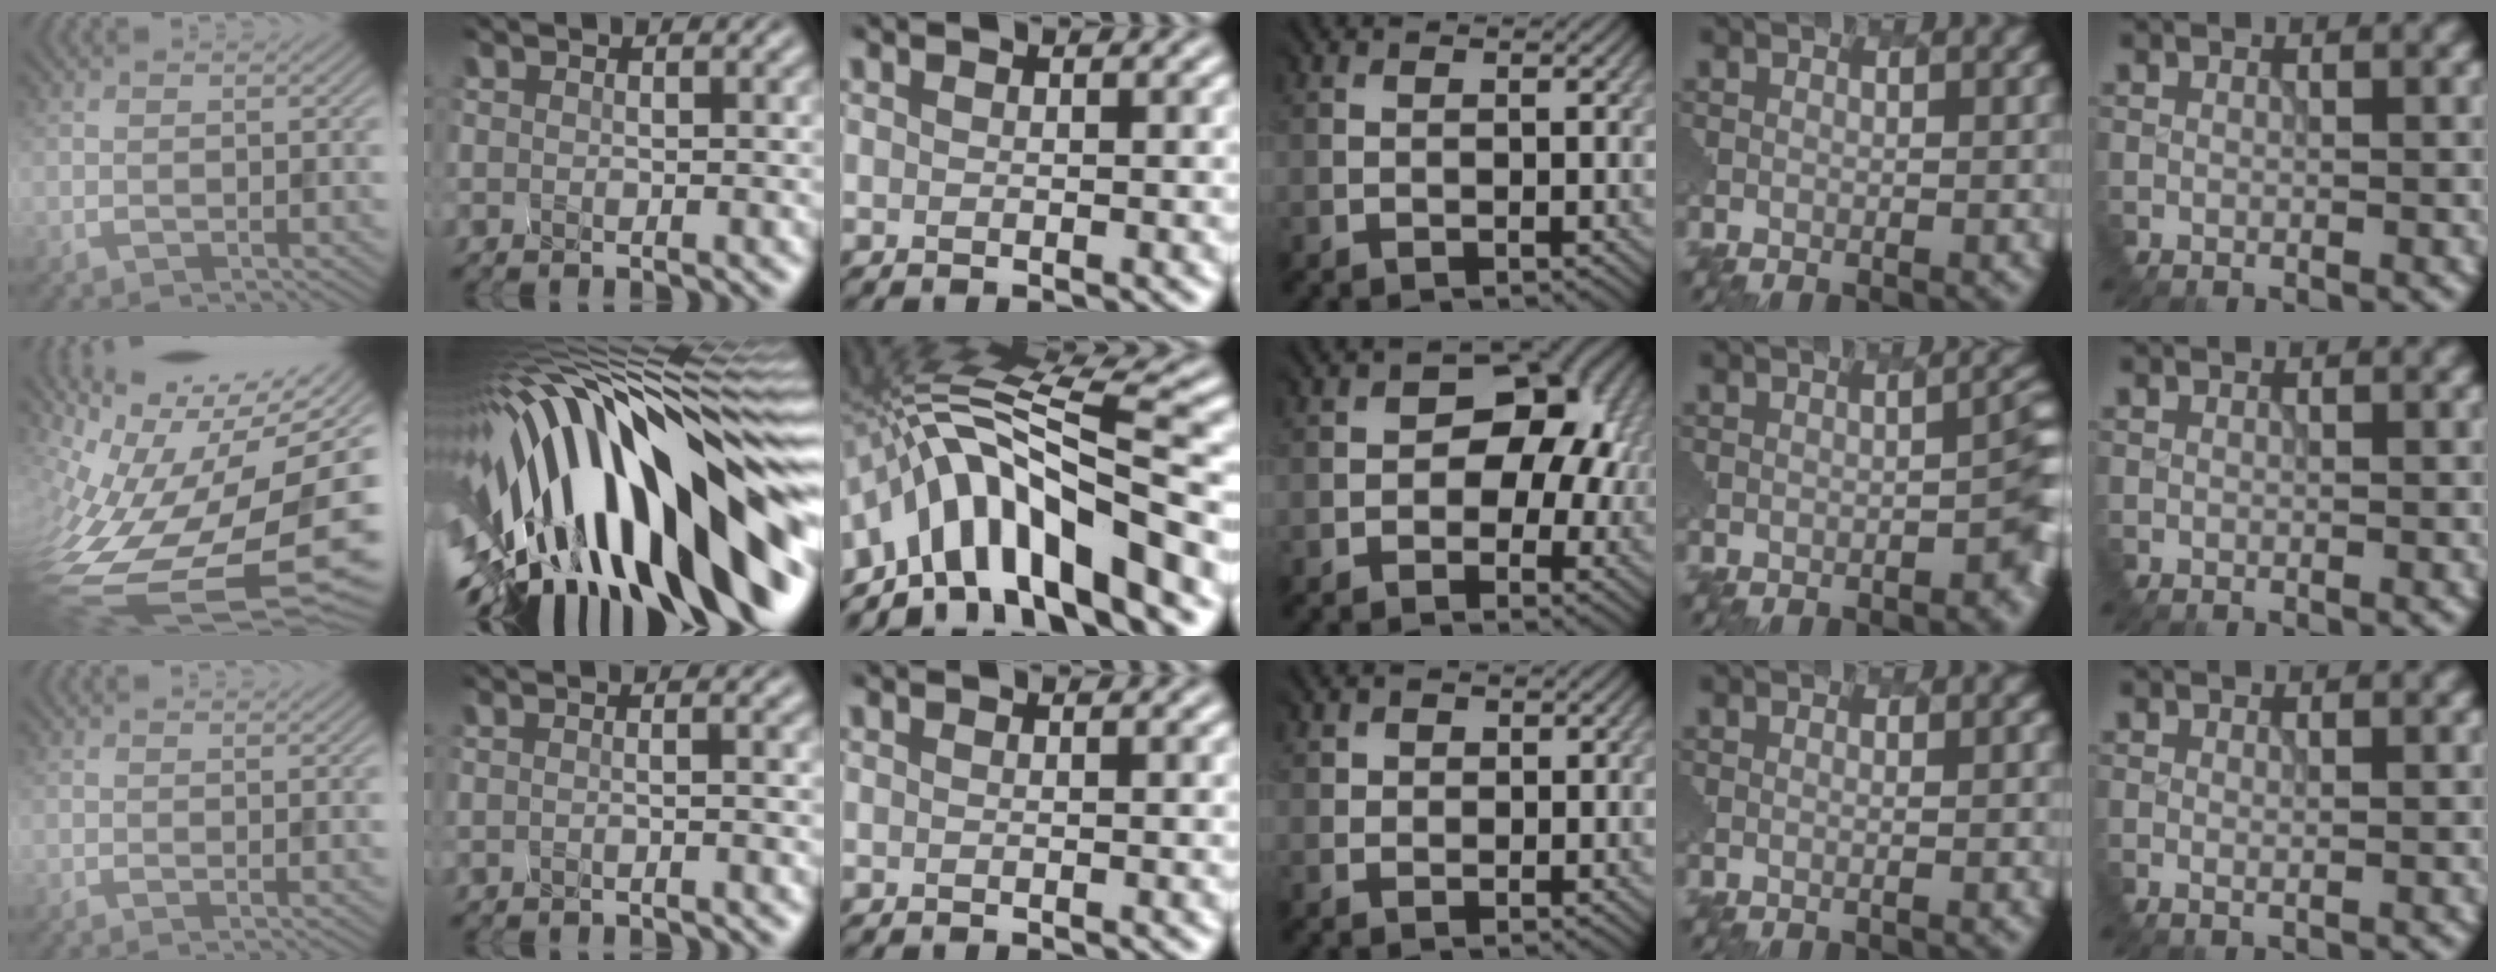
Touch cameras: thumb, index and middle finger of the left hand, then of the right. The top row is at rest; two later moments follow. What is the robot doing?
{"motion": "disassemble", "object": "hinged tin"}